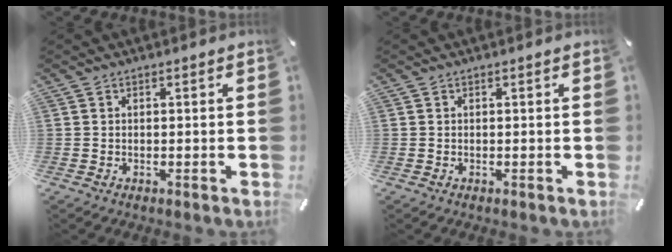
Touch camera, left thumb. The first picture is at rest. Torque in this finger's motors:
{"motor_torque": [0.00, 0.00, -0.01, 0.01, 0.00]}